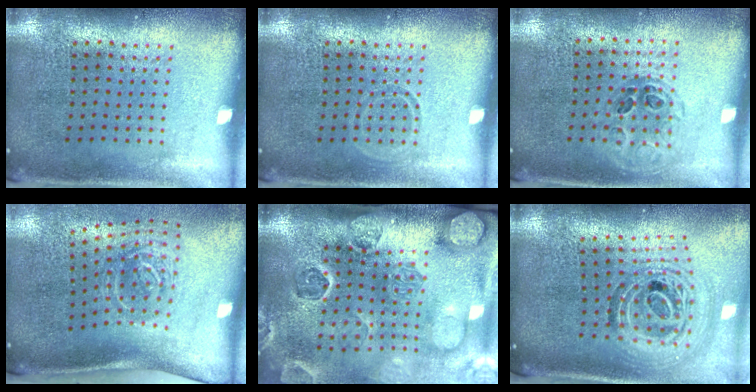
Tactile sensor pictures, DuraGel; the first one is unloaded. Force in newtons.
{"total": 0.8, "press": 0.8, "slide": 0.3}
{"total": 0.9, "press": 0.9, "slide": 0.3}
{"total": 2.0, "press": 1.3, "slide": 1.5}
{"total": 4.5, "press": 3.4, "slide": 2.9}
{"total": 1.9, "press": 1.5, "slide": 1.2}